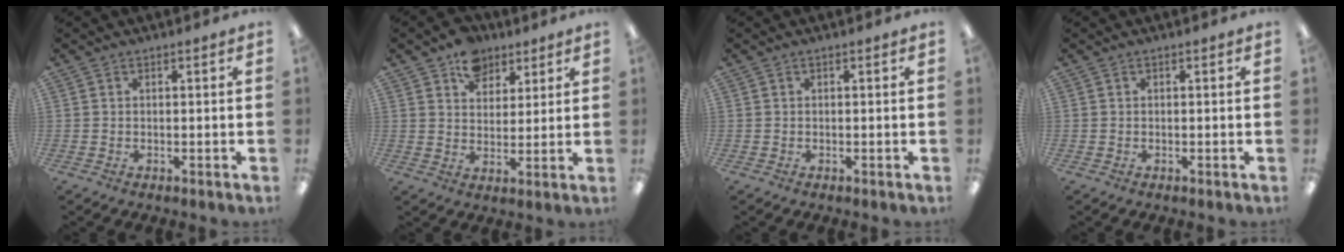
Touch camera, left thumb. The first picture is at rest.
{"total": 9.4, "force": [6.0, 6.5, 3.2], "torque": [-0.040, -0.025, 0.107]}
{"total": 0.0}
{"total": 0.0}